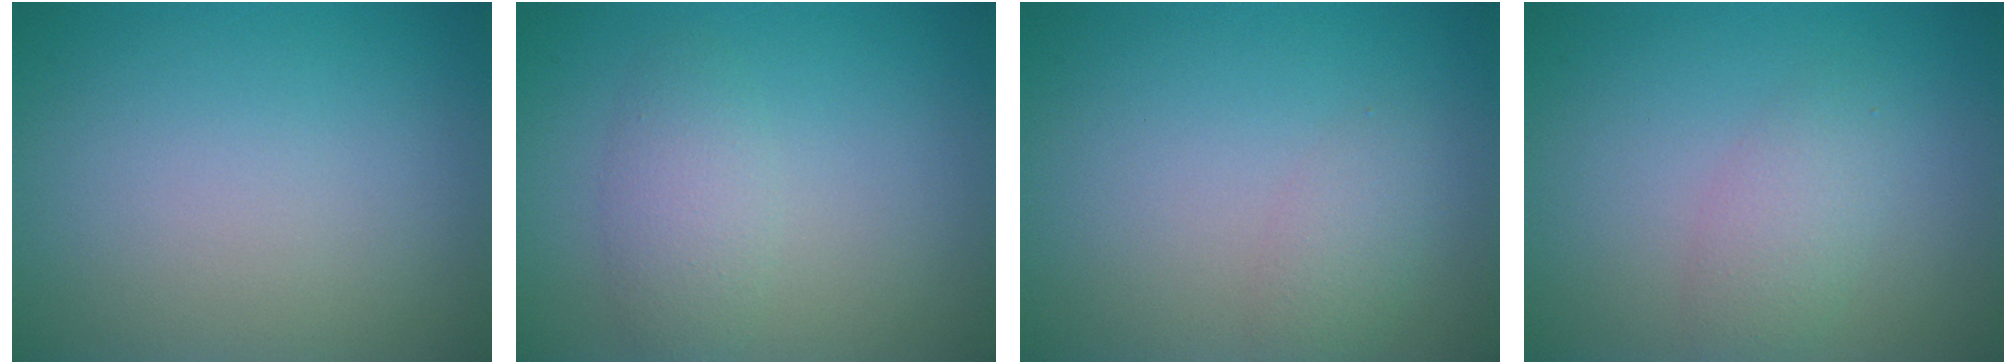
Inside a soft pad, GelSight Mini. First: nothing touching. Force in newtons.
{"total": 2.5, "press": 2.5, "slide": 0.1}
{"total": 1.5, "press": 1.5, "slide": 0.0}
{"total": 2.3, "press": 2.3, "slide": 0.1}